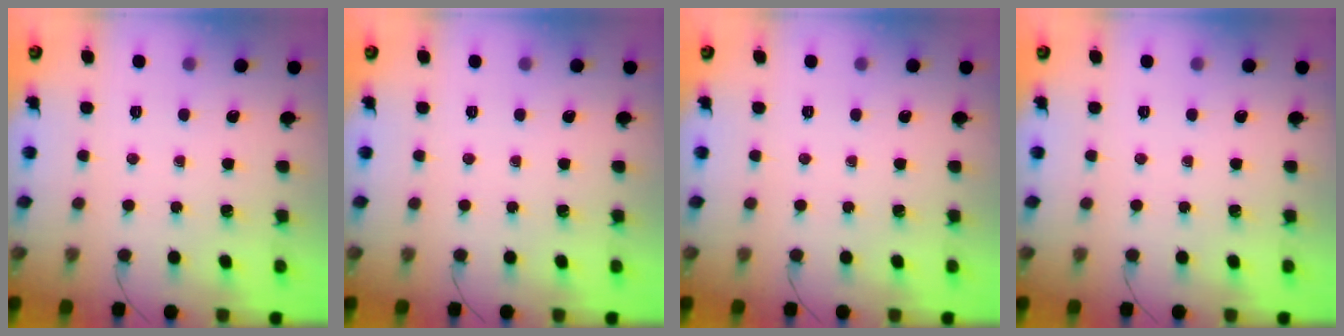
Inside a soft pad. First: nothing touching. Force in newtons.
{"total": 0.0}
{"total": 0.0}
{"total": 0.0}